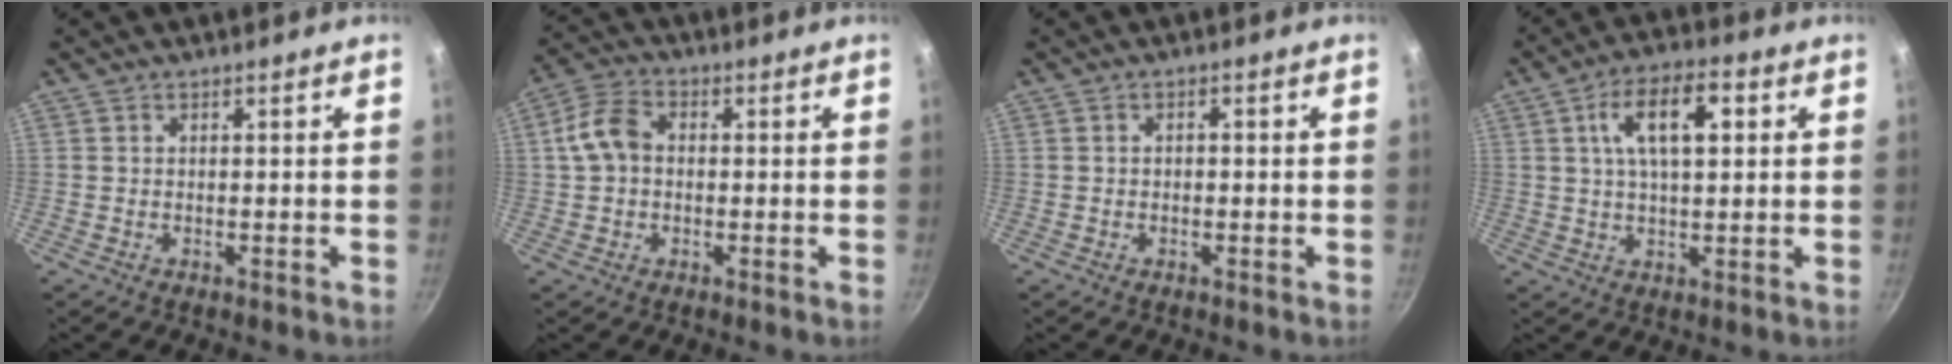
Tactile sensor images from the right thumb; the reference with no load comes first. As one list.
[{"total": 6.9, "force": [0.3, 5.1, 4.7], "torque": [-0.084, 0.022, -0.004]}, {"total": 1.0, "force": [-0.2, 0.7, 0.7], "torque": [-0.013, 0.007, -0.004]}, {"total": 10.8, "force": [3.0, 4.9, 9.1], "torque": [-0.137, 0.010, 0.044]}]